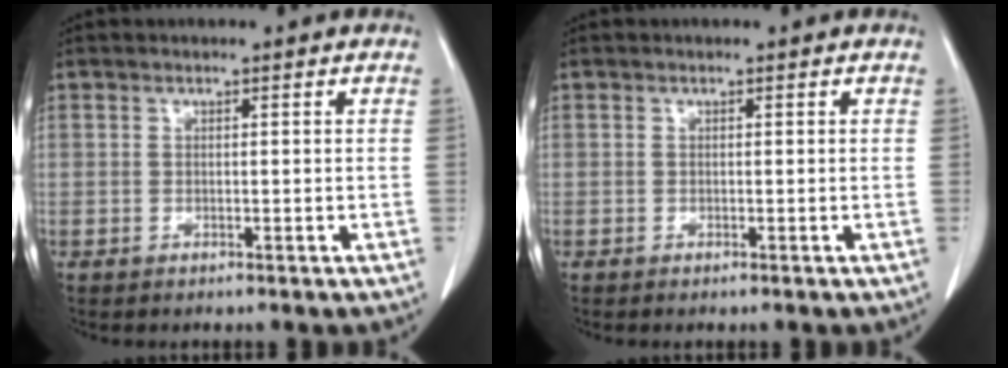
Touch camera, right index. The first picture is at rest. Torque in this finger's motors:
{"motor_torque": [-0.09, -0.01, 0.03, 0.02]}